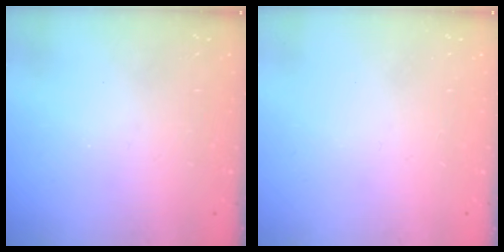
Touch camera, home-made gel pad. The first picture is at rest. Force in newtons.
{"total": 0.0}